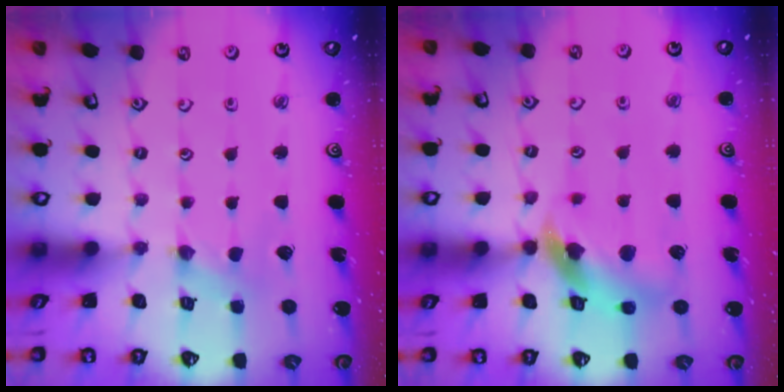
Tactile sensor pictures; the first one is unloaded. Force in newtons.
{"total": 11.0, "press": 10.9, "slide": 1.5}